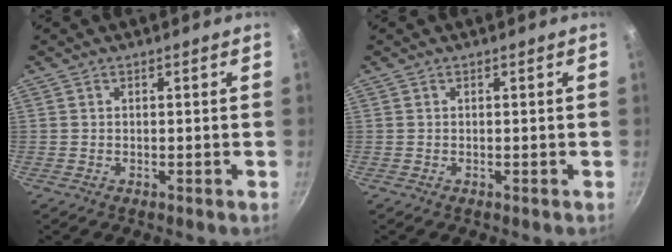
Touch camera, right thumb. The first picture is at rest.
{"total": 0.0}